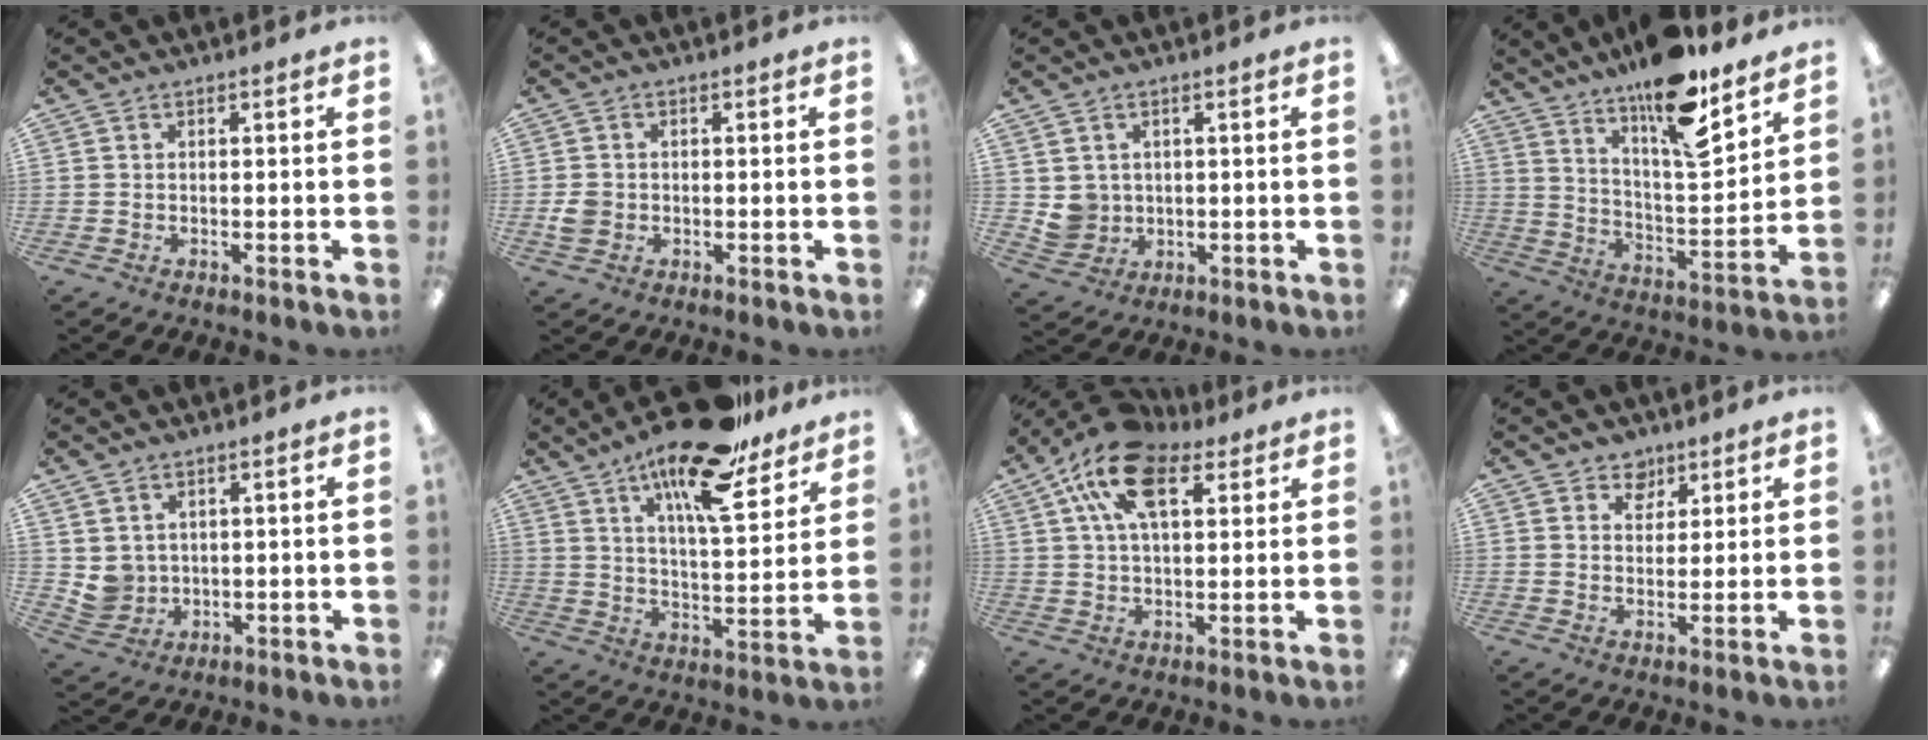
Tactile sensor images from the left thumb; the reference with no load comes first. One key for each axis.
{"total": 3.4, "fx": -0.6, "fy": 2.9, "fz": 1.6, "tx": -0.018, "ty": 0.004, "tz": -0.011}
{"total": 4.7, "fx": 1.6, "fy": 4.4, "fz": 0.7, "tx": -0.020, "ty": 0.001, "tz": 0.034}
{"total": 16.4, "fx": 12.7, "fy": 4.0, "fz": 9.6, "tx": -0.158, "ty": -0.090, "tz": 0.211}
{"total": 4.8, "fx": 2.5, "fy": 4.0, "fz": 0.6, "tx": -0.028, "ty": -0.007, "tz": 0.052}
{"total": 18.8, "fx": 14.0, "fy": 5.0, "fz": 11.5, "tx": -0.188, "ty": -0.085, "tz": 0.229}
{"total": 17.1, "fx": 7.9, "fy": 9.2, "fz": 12.1, "tx": -0.235, "ty": -0.004, "tz": 0.139}
{"total": 4.9, "fx": 3.6, "fy": 3.2, "fz": 0.5, "tx": -0.002, "ty": -0.019, "tz": 0.063}